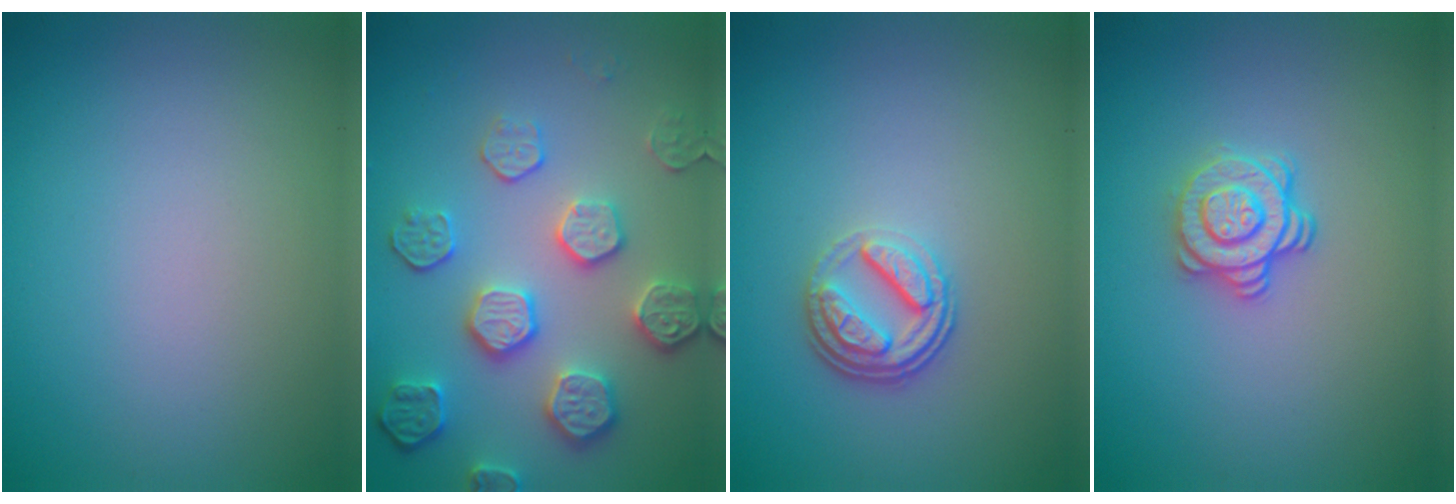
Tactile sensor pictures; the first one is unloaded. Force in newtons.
{"total": 5.2, "press": 4.5, "slide": 2.6}
{"total": 3.5, "press": 2.6, "slide": 2.3}
{"total": 2.9, "press": 2.5, "slide": 1.4}